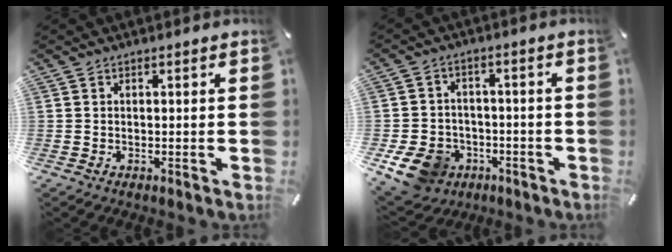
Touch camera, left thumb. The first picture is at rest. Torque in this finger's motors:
{"motor_torque": [0.79, 2.34, 0.17, 0.00, 0.20]}